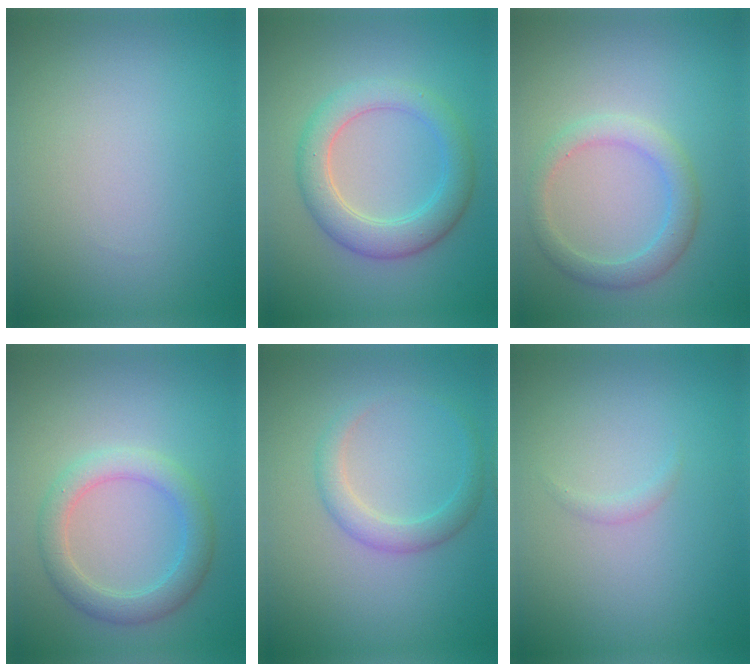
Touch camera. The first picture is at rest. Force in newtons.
{"total": 4.6, "press": 4.6, "slide": 0.3}
{"total": 2.8, "press": 2.8, "slide": 0.2}
{"total": 3.4, "press": 3.4, "slide": 0.1}
{"total": 2.3, "press": 2.3, "slide": 0.2}
{"total": 0.6, "press": 0.6, "slide": 0.0}